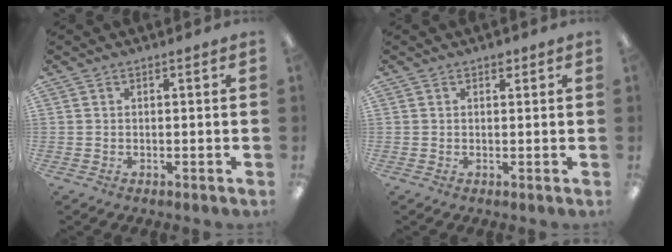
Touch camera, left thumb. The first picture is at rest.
{"total": 1.4, "force": [0.9, 0.8, 0.7], "torque": [0.001, -0.004, 0.013]}